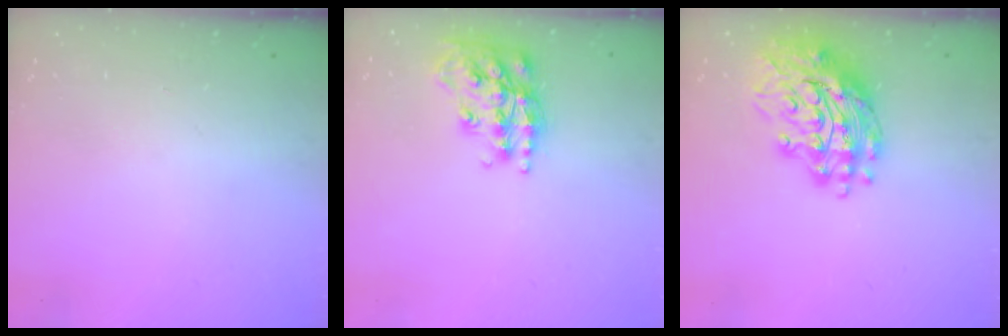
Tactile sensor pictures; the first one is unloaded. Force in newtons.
{"total": 18.2, "press": 18.1, "slide": 1.1}
{"total": 16.6, "press": 16.5, "slide": 1.7}